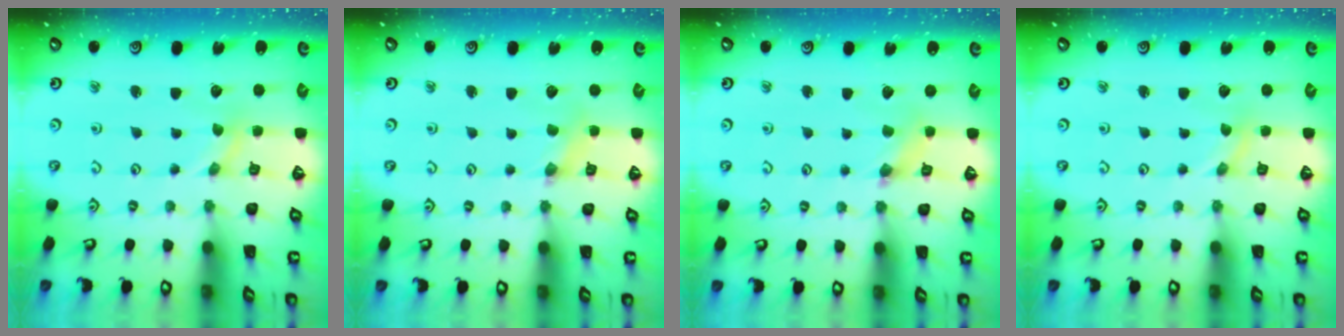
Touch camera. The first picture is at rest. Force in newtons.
{"total": 1.5, "press": 1.5, "slide": 0.1}
{"total": 1.3, "press": 1.3, "slide": 0.3}
{"total": 0.0}